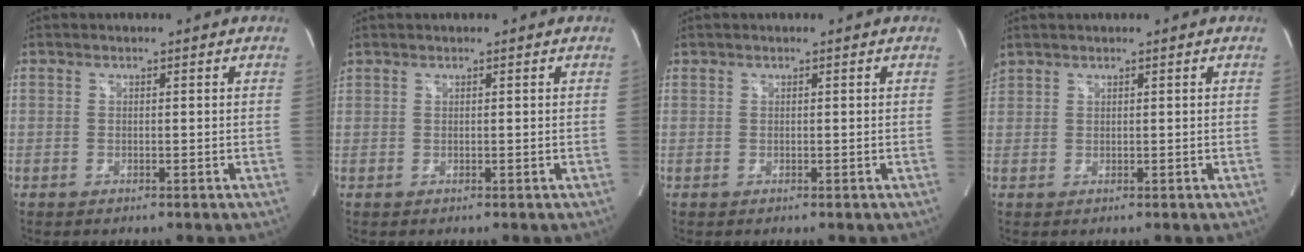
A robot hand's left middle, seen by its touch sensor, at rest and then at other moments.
{"total": 0.6, "force": [0.6, -0.1, 0.2], "torque": [-0.013, 0.014, 0.018]}
{"total": 0.0}
{"total": 1.8, "force": [1.7, 0.4, 0.4], "torque": [-0.020, 0.022, 0.039]}